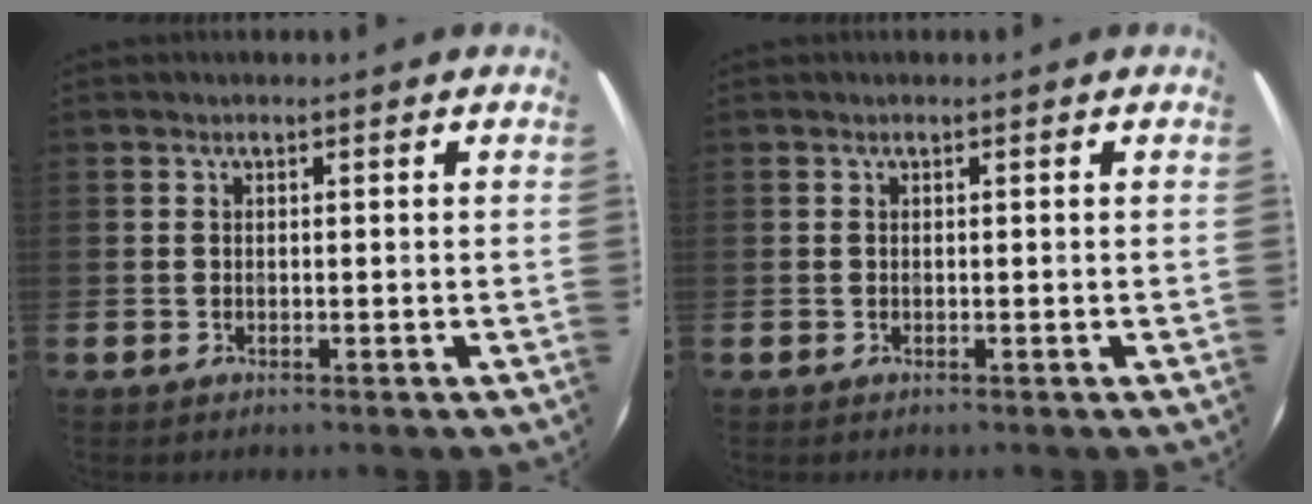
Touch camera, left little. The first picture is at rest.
{"total": 0.0}